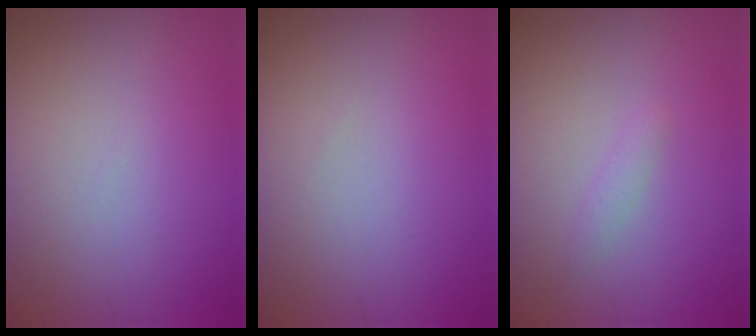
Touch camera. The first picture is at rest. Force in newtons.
{"total": 0.0}
{"total": 0.9, "press": 0.9, "slide": 0.0}